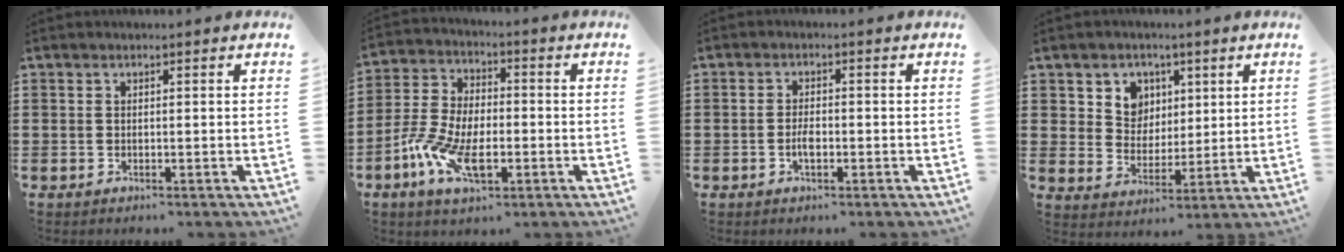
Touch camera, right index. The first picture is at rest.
{"total": 9.7, "force": [-3.9, 4.7, 7.6], "torque": [-0.187, -0.006, -0.076]}
{"total": 2.4, "force": [-0.8, 0.9, 2.1], "torque": [-0.046, -0.002, -0.016]}
{"total": 5.8, "force": [2.7, 5.1, 1.1], "torque": [-0.036, 0.004, 0.045]}